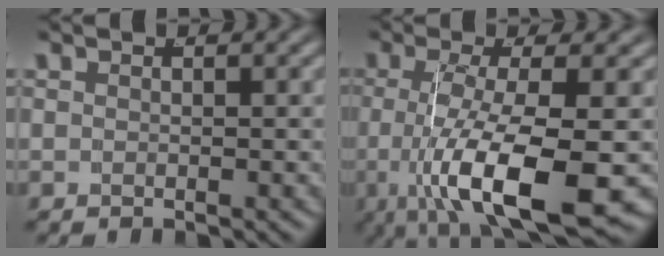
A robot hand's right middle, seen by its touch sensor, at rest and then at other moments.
{"total": 8.9, "force": [-2.4, 2.6, 8.2], "torque": [-0.150, -0.024, -0.022]}